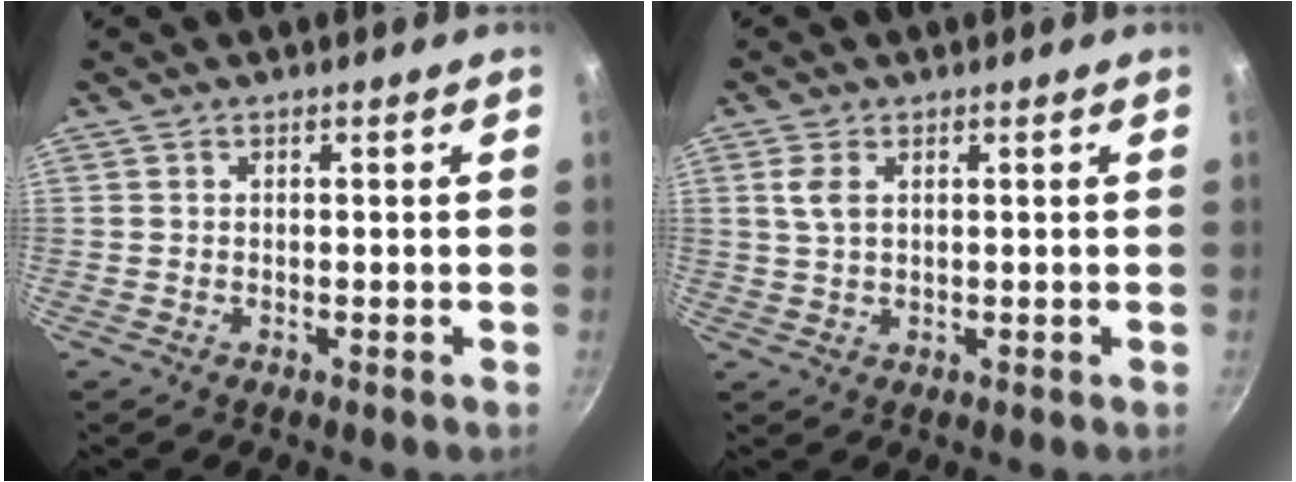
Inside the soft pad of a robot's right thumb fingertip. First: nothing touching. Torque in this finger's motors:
{"motor_torque": [-0.07, 0.07, 0.53, 0.06, 0.01]}